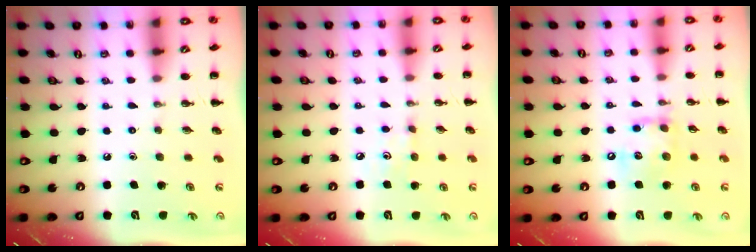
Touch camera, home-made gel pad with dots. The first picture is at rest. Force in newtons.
{"total": 4.3, "press": 4.0, "slide": 1.4}
{"total": 11.7, "press": 11.7, "slide": 1.2}